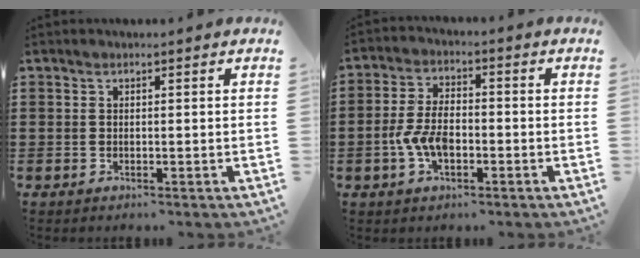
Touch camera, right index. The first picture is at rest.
{"total": 5.9, "force": [-1.7, 3.2, 4.7], "torque": [-0.117, -0.002, -0.038]}